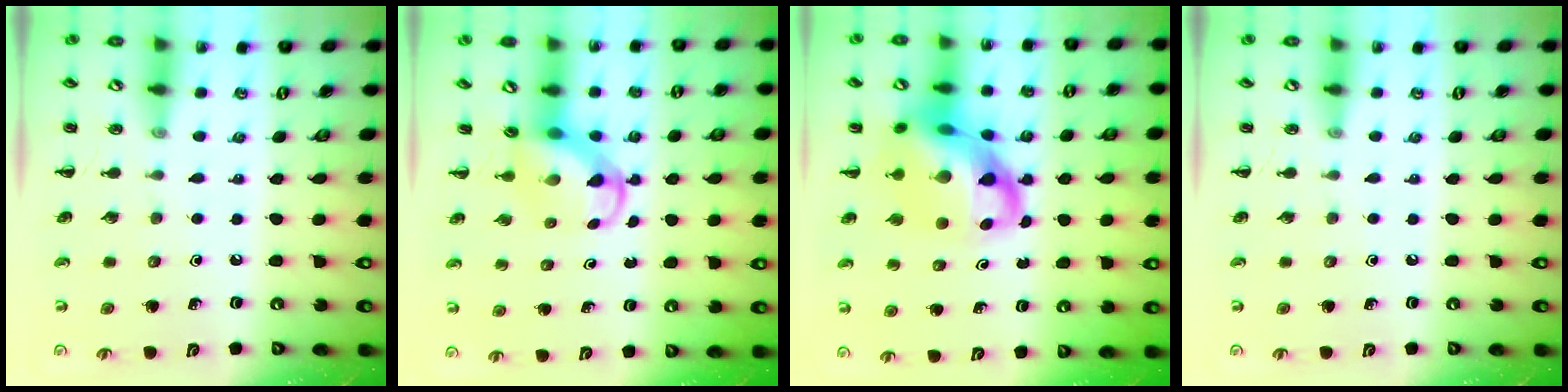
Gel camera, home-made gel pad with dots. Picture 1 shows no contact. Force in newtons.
{"total": 3.8, "press": 3.7, "slide": 0.8}
{"total": 15.2, "press": 14.7, "slide": 3.8}
{"total": 0.0}